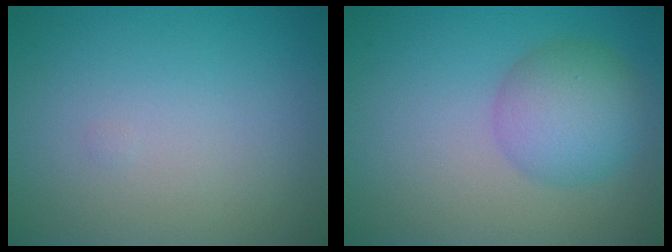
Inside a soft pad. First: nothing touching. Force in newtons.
{"total": 4.7, "press": 4.7, "slide": 0.2}